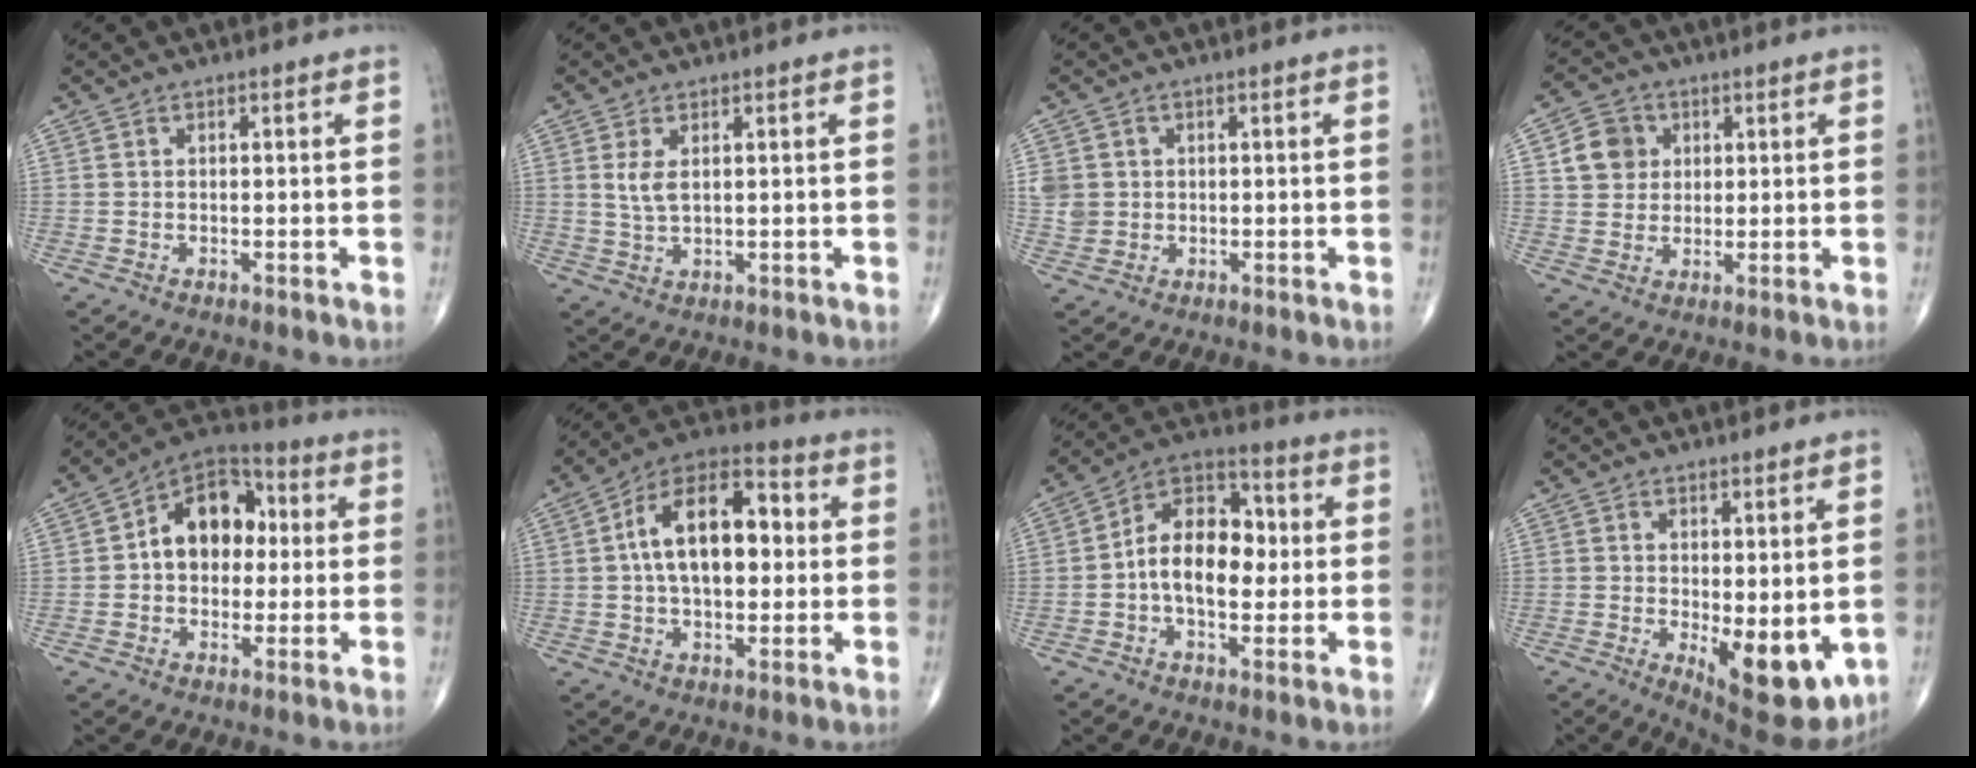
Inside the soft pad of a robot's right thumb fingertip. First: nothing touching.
{"total": 3.5, "force": [1.1, 1.7, 2.9], "torque": [-0.059, -0.007, 0.029]}
{"total": 4.0, "force": [0.5, 3.8, 1.4], "torque": [-0.011, 0.004, 0.016]}
{"total": 6.8, "force": [1.9, 6.0, 2.4], "torque": [-0.018, -0.002, 0.032]}
{"total": 13.4, "force": [1.4, 9.6, 9.3], "torque": [-0.101, 0.028, 0.008]}
{"total": 17.0, "force": [1.8, 9.6, 13.9], "torque": [-0.209, 0.032, 0.023]}
{"total": 13.9, "force": [-0.3, 8.7, 10.8], "torque": [-0.151, 0.034, -0.014]}
{"total": 11.4, "force": [-1.7, 4.7, 10.3], "torque": [-0.125, -0.027, -0.007]}